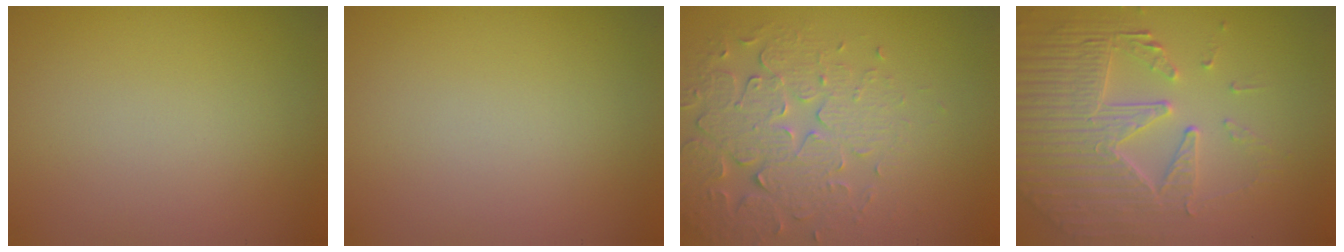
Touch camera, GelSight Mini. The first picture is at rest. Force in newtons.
{"total": 0.0}
{"total": 5.0, "press": 4.4, "slide": 2.3}
{"total": 7.2, "press": 5.2, "slide": 5.0}